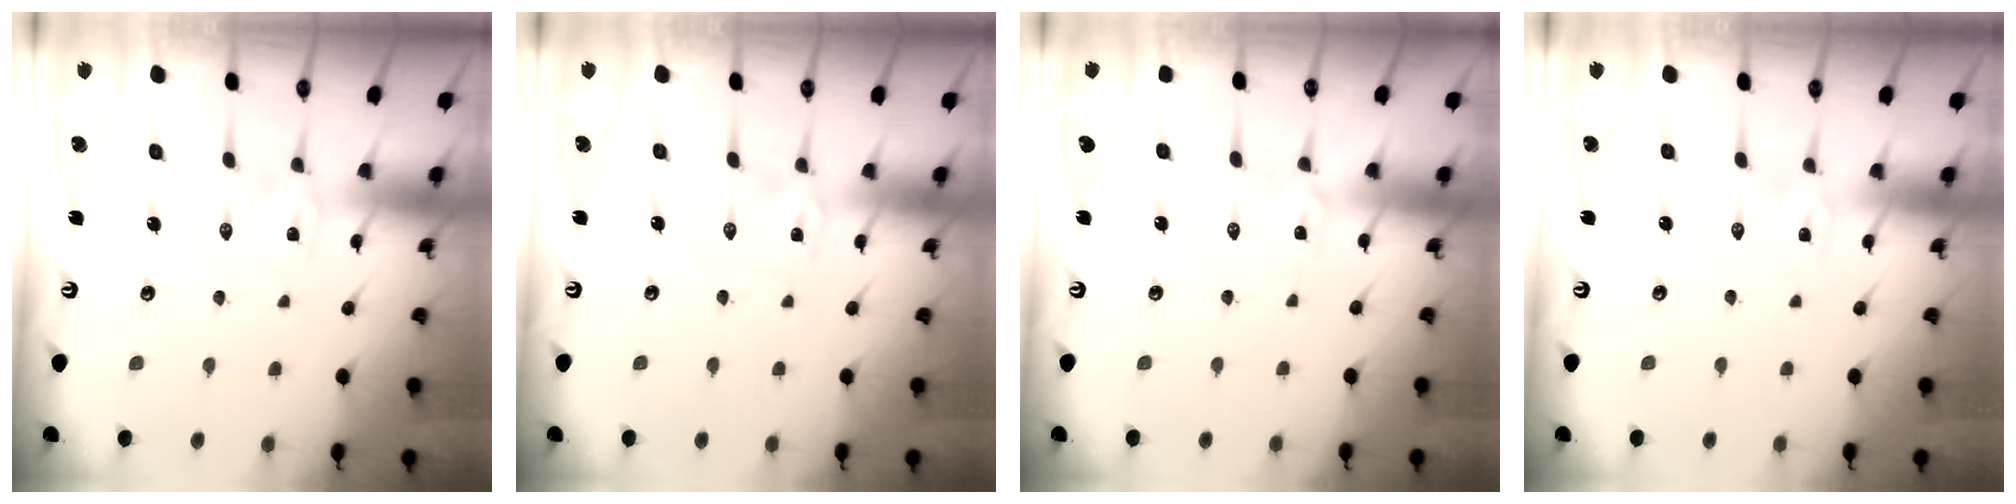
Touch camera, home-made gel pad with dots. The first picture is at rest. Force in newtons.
{"total": 0.0}
{"total": 1.8, "press": 1.8, "slide": 0.3}
{"total": 0.0}